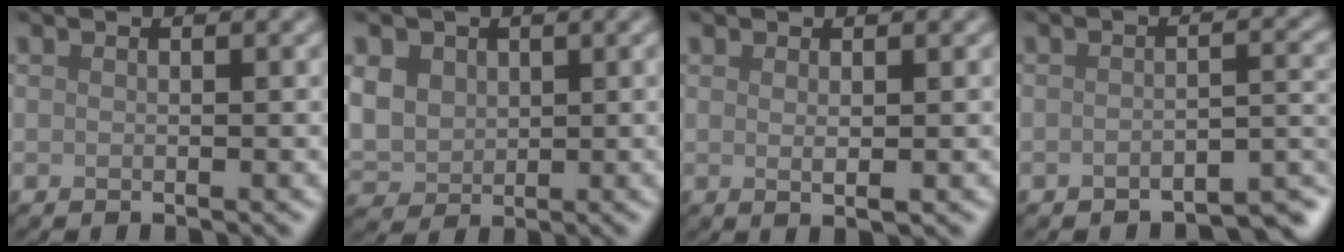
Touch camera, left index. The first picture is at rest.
{"total": 5.1, "force": [1.5, 4.2, 2.4], "torque": [-0.075, 0.011, 0.027]}
{"total": 1.4, "force": [0.3, 0.3, 1.3], "torque": [-0.018, 0.000, 0.005]}
{"total": 3.2, "force": [-2.6, 0.7, 1.6], "torque": [-0.022, 0.005, -0.036]}